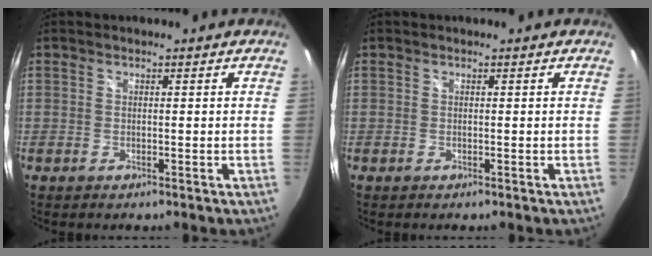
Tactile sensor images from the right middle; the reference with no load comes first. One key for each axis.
{"total": 0.0}